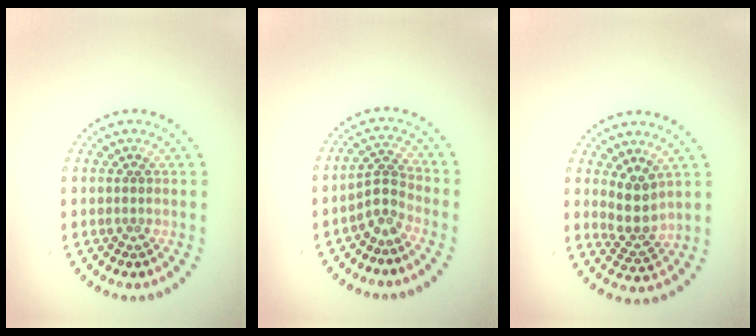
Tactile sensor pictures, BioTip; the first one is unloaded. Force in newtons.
{"total": 2.3, "press": 1.6, "slide": 1.7}
{"total": 2.9, "press": 2.4, "slide": 1.7}